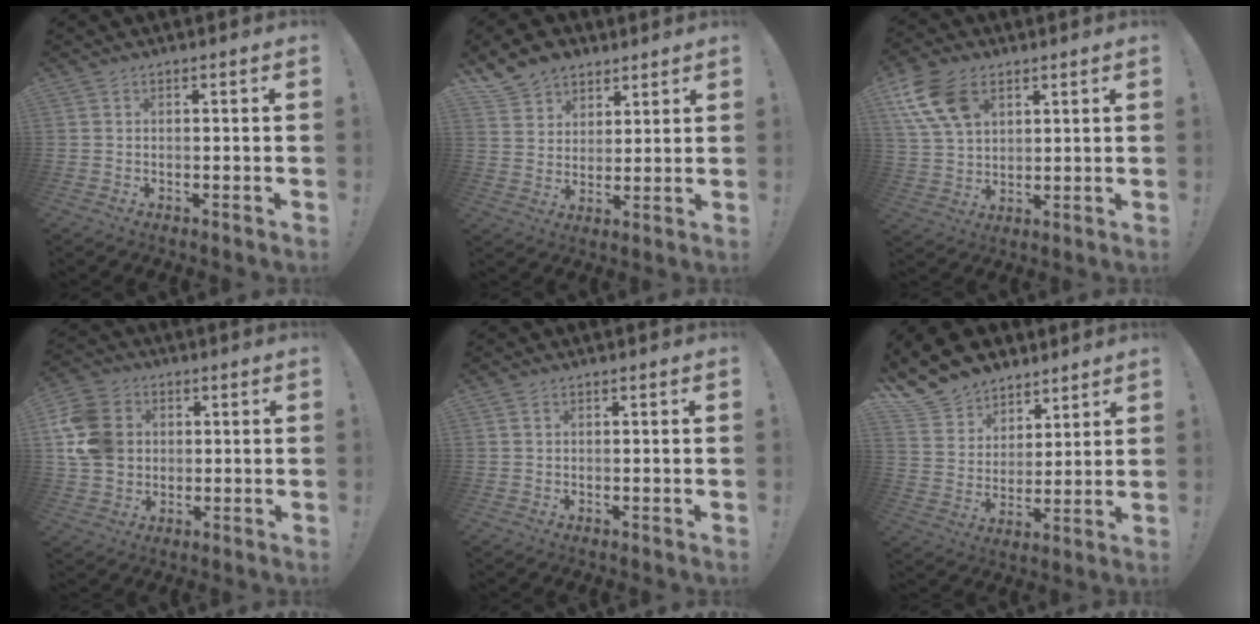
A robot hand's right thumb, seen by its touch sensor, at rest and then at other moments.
{"total": 10.2, "force": [7.3, 6.8, 2.1], "torque": [-0.041, -0.050, 0.147]}
{"total": 14.4, "force": [6.8, 9.4, 8.5], "torque": [-0.175, -0.021, 0.135]}
{"total": 14.4, "force": [2.0, 12.1, 7.6], "torque": [-0.147, 0.005, 0.046]}
{"total": 0.7, "force": [0.4, 0.4, 0.4], "torque": [-0.005, 0.000, 0.008]}
{"total": 13.1, "force": [10.1, 7.9, 2.4], "torque": [-0.062, -0.081, 0.196]}